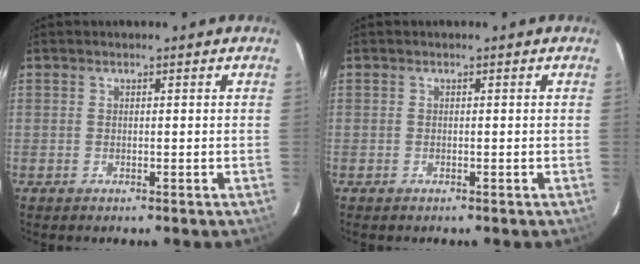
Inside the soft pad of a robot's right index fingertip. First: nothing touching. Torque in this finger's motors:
{"motor_torque": [0.16, -0.05, 0.05, 0.02]}